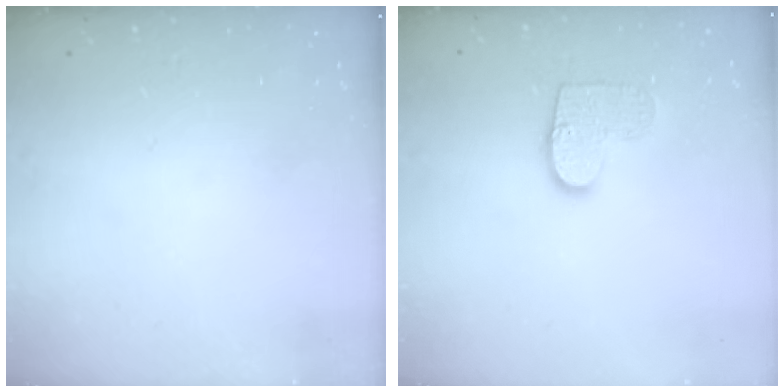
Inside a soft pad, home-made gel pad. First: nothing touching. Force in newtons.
{"total": 9.8, "press": 9.8, "slide": 0.4}